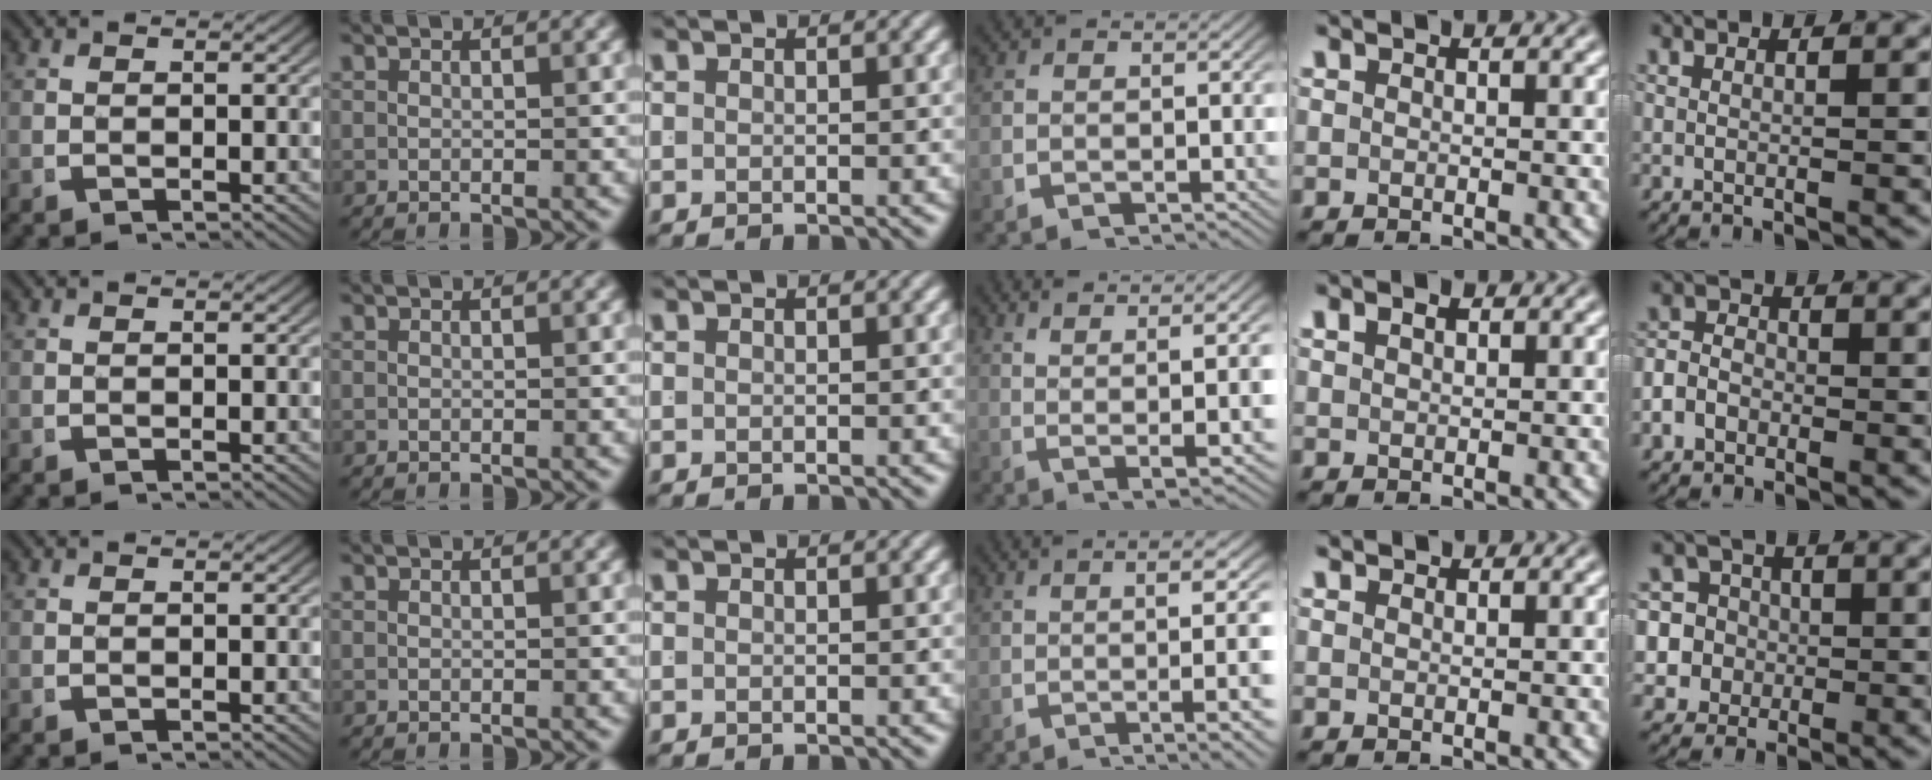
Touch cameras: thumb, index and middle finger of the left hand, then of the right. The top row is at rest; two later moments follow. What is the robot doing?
{"motion": "lift_and_place", "object": "coat"}